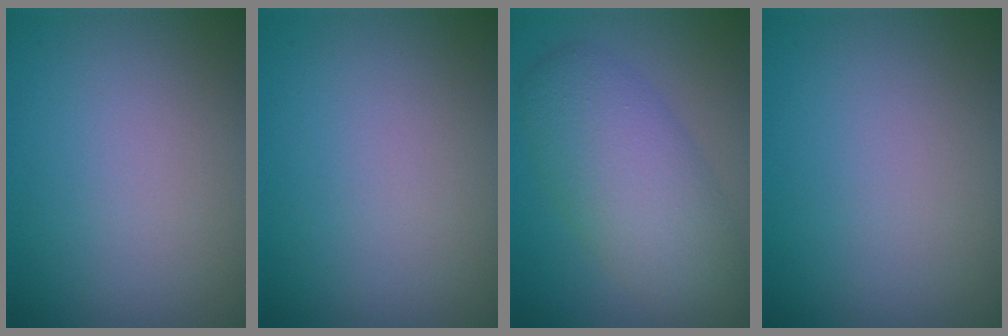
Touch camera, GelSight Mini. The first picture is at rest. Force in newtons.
{"total": 0.0}
{"total": 6.4, "press": 6.4, "slide": 0.3}
{"total": 0.0}